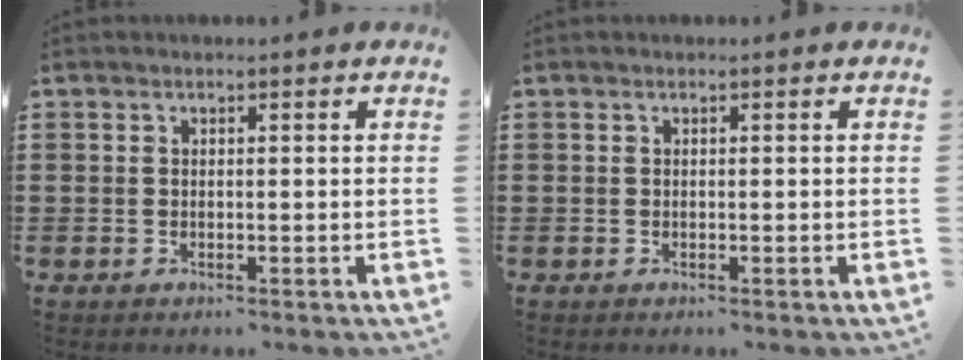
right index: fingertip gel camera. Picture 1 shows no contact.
{"total": 0.0}